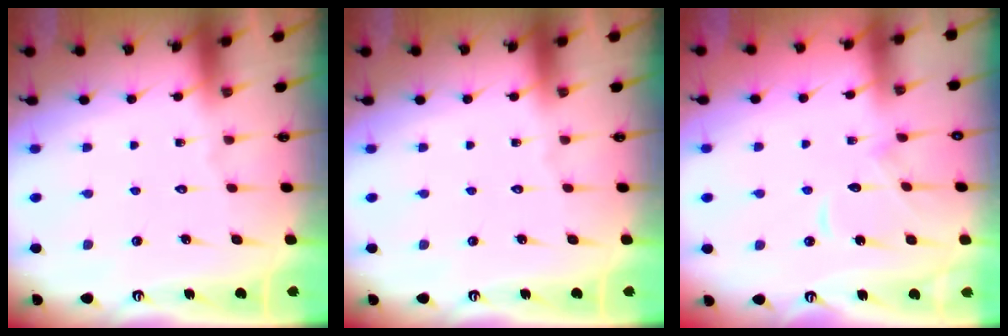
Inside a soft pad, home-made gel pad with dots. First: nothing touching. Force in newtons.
{"total": 0.0}
{"total": 8.7, "press": 8.6, "slide": 0.2}